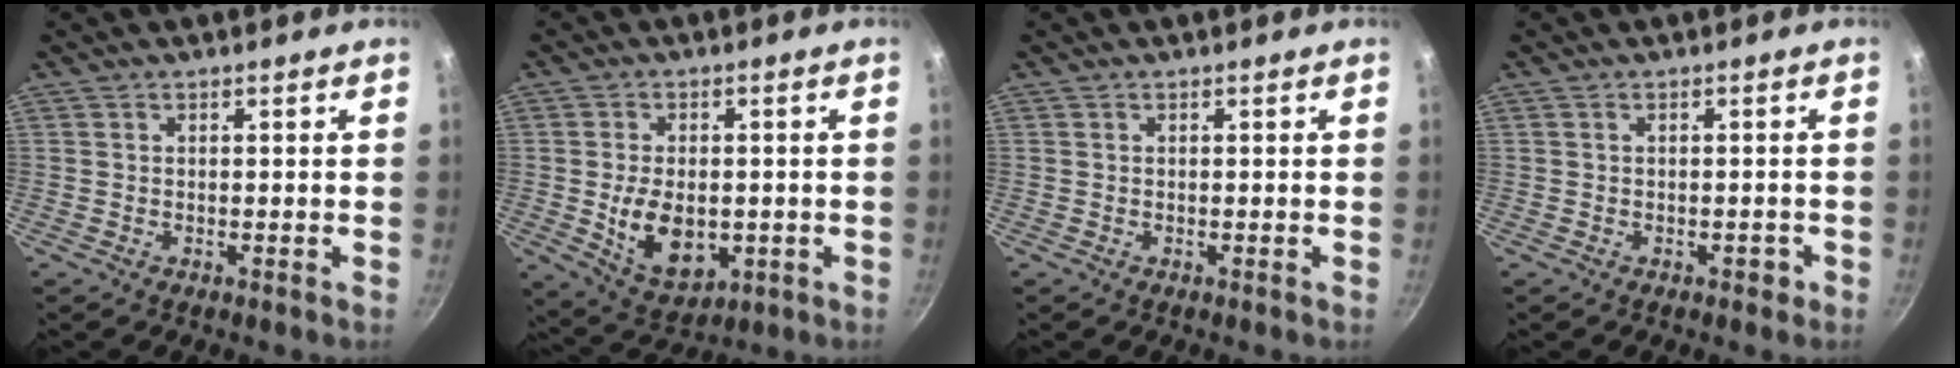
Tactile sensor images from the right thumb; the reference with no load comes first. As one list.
[{"total": 10.9, "force": [-1.4, 7.0, 8.2], "torque": [-0.122, -0.007, -0.004]}, {"total": 0.0}, {"total": 1.5, "force": [-0.7, 1.0, 0.9], "torque": [0.003, 0.017, -0.002]}]